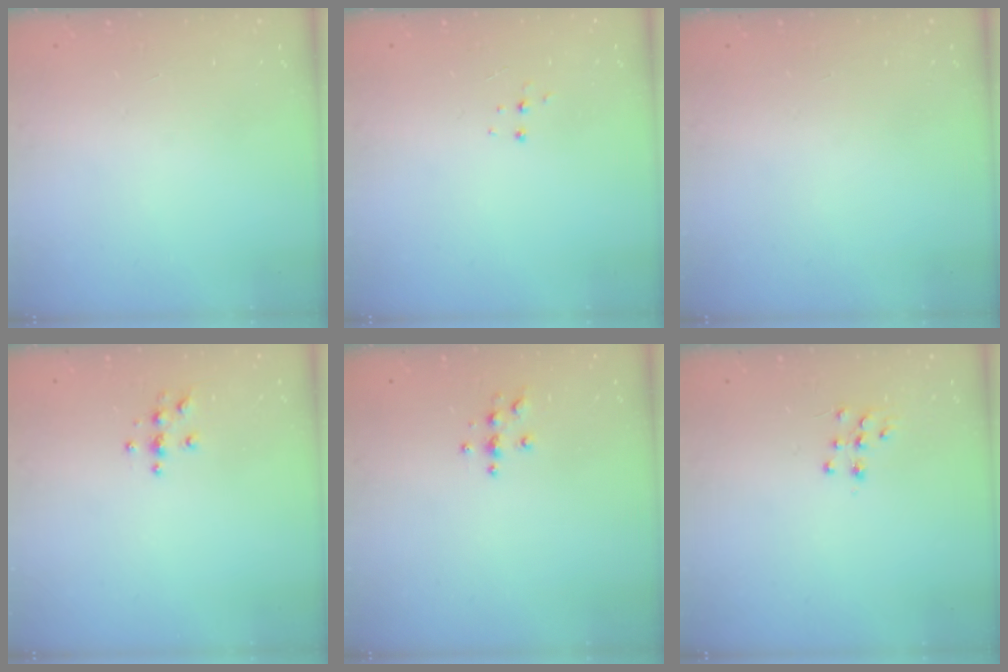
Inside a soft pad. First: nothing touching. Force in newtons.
{"total": 4.2, "press": 4.2, "slide": 0.5}
{"total": 0.0}
{"total": 3.7, "press": 3.7, "slide": 0.4}
{"total": 4.0, "press": 3.9, "slide": 0.4}
{"total": 7.0, "press": 7.0, "slide": 0.3}